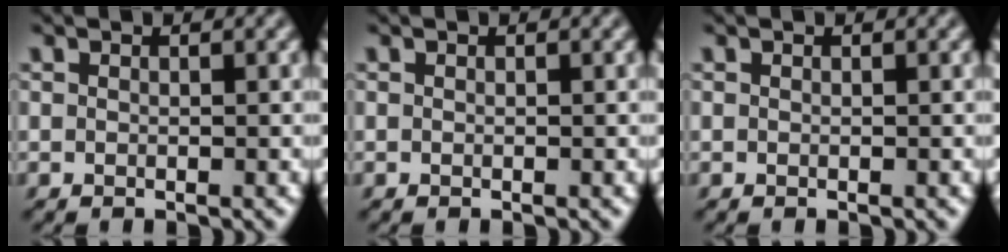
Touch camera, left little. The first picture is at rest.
{"total": 0.0}
{"total": 0.0}